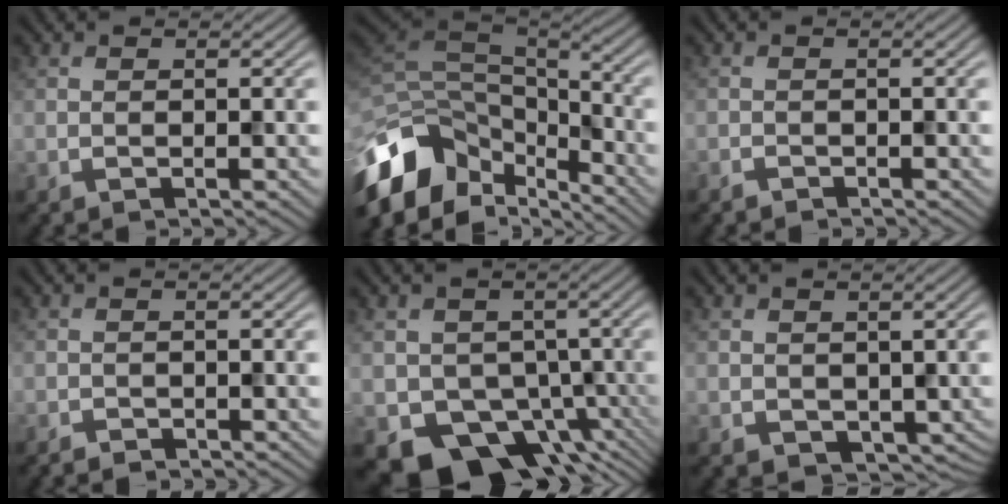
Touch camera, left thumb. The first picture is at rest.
{"total": 13.0, "force": [-6.2, 8.2, 7.8], "torque": [-0.217, -0.017, -0.100]}
{"total": 0.6, "force": [-0.5, 0.0, -0.1], "torque": [0.009, -0.002, -0.009]}
{"total": 0.8, "force": [-0.8, 0.0, -0.3], "torque": [0.013, -0.001, -0.014]}
{"total": 8.8, "force": [-3.4, 7.2, 3.8], "torque": [-0.055, -0.040, -0.049]}
{"total": 2.0, "force": [0.2, 1.7, 0.8], "torque": [-0.014, -0.016, 0.017]}